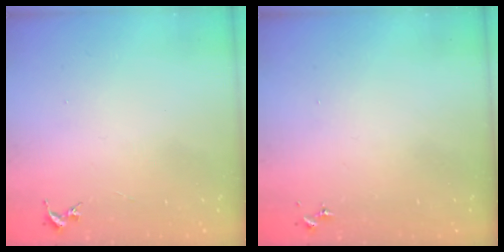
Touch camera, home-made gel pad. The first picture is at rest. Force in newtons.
{"total": 0.0}